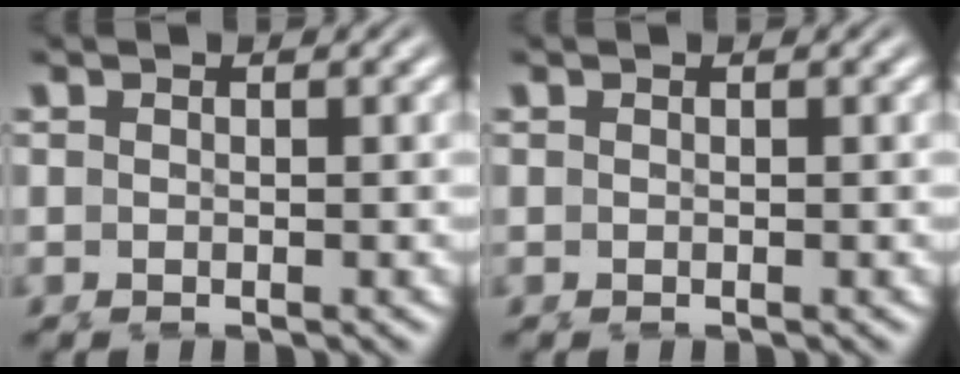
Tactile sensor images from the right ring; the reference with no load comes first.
{"total": 0.0}